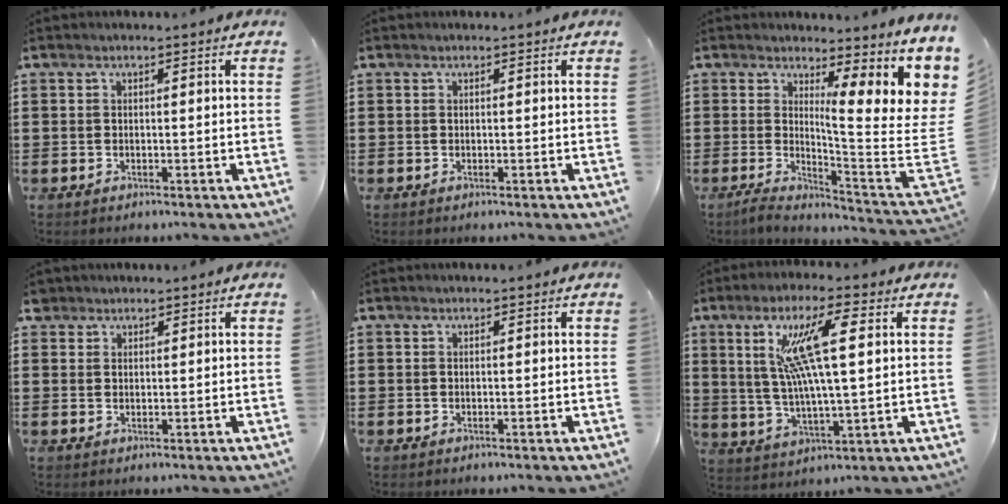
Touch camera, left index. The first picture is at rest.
{"total": 0.0}
{"total": 8.6, "force": [4.7, 2.1, 6.9], "torque": [-0.109, -0.063, 0.075]}
{"total": 1.8, "force": [1.4, 1.0, 0.1], "torque": [-0.007, 0.007, 0.028]}
{"total": 0.0}
{"total": 12.0, "force": [4.4, 2.2, 10.9], "torque": [-0.234, 0.003, 0.069]}